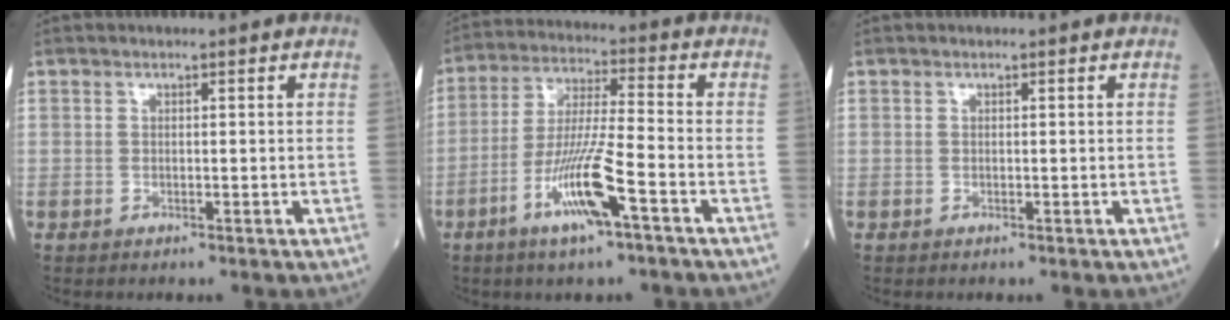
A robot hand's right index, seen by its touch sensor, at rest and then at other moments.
{"total": 11.0, "force": [-5.1, 0.3, 9.7], "torque": [-0.189, -0.010, -0.097]}
{"total": 0.0}